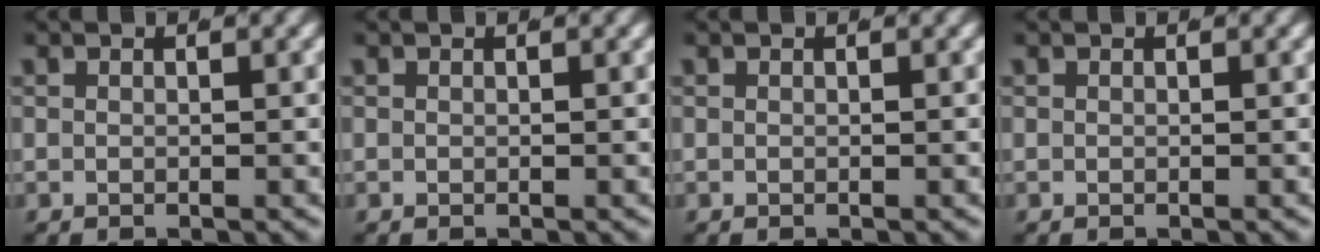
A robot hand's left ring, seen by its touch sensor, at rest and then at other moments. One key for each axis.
{"total": 0.0}
{"total": 0.0}
{"total": 0.0}